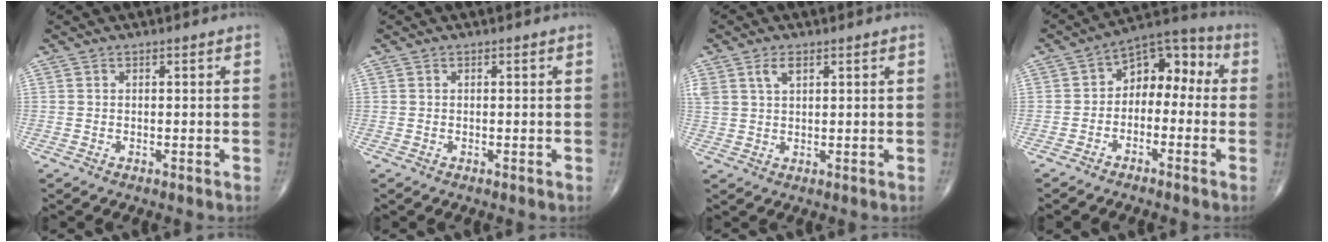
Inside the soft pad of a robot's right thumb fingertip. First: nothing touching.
{"total": 0.0}
{"total": 3.9, "force": [2.0, 2.0, 2.7], "torque": [-0.053, 0.000, 0.044]}
{"total": 9.5, "force": [-0.9, 6.6, 6.8], "torque": [-0.058, 0.051, -0.035]}